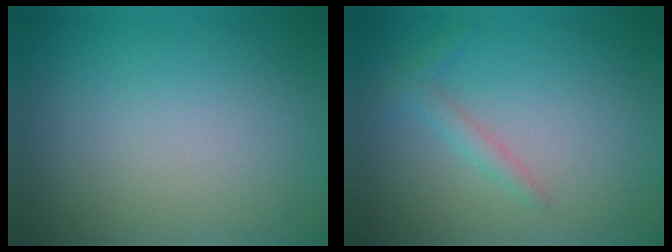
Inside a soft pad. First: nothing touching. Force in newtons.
{"total": 1.5, "press": 1.4, "slide": 0.1}